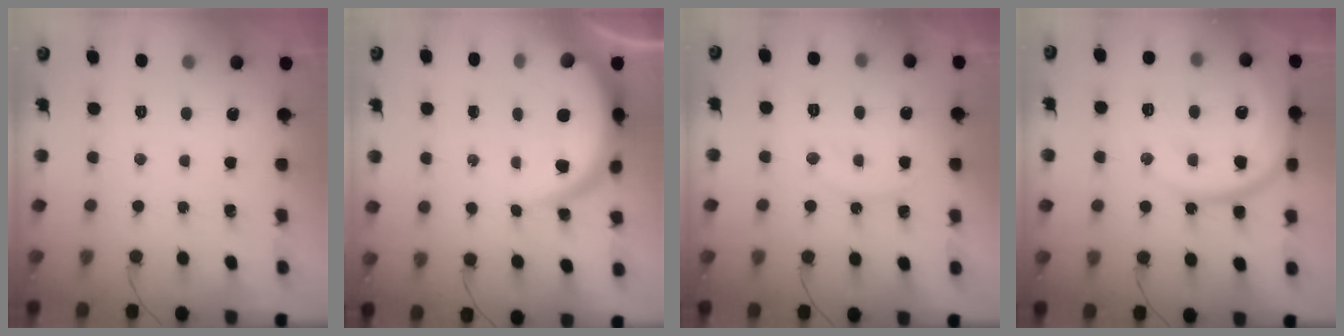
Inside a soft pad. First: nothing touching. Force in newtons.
{"total": 9.9, "press": 9.9, "slide": 0.8}
{"total": 8.6, "press": 8.6, "slide": 0.6}
{"total": 18.3, "press": 17.9, "slide": 3.8}